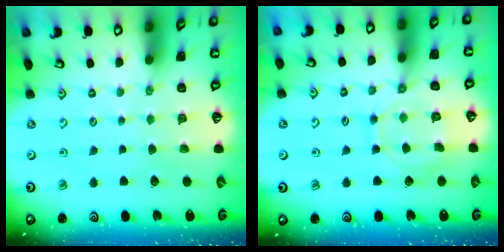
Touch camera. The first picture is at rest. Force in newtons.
{"total": 10.7, "press": 10.7, "slide": 0.9}